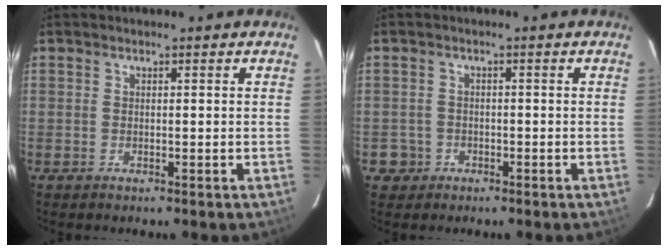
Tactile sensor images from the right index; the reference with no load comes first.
{"total": 3.2, "force": [-1.3, 2.9, 0.2], "torque": [-0.011, 0.016, -0.018]}